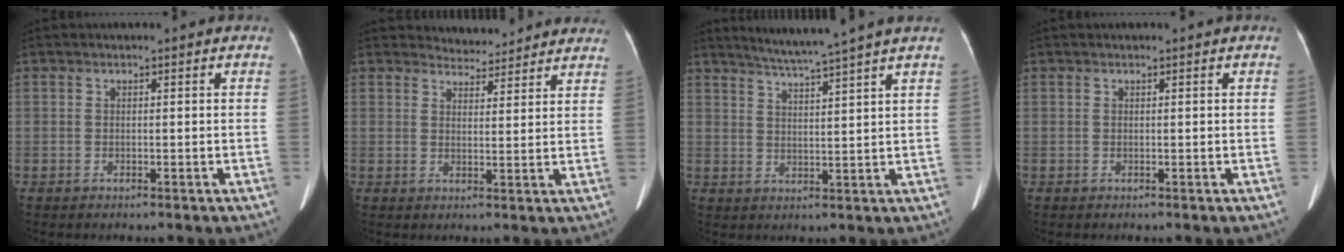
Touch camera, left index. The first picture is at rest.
{"total": 6.2, "force": [6.0, 1.4, -0.1], "torque": [0.010, 0.008, 0.066]}
{"total": 8.0, "force": [6.8, -1.9, 3.8], "torque": [-0.063, 0.003, 0.104]}
{"total": 0.0}